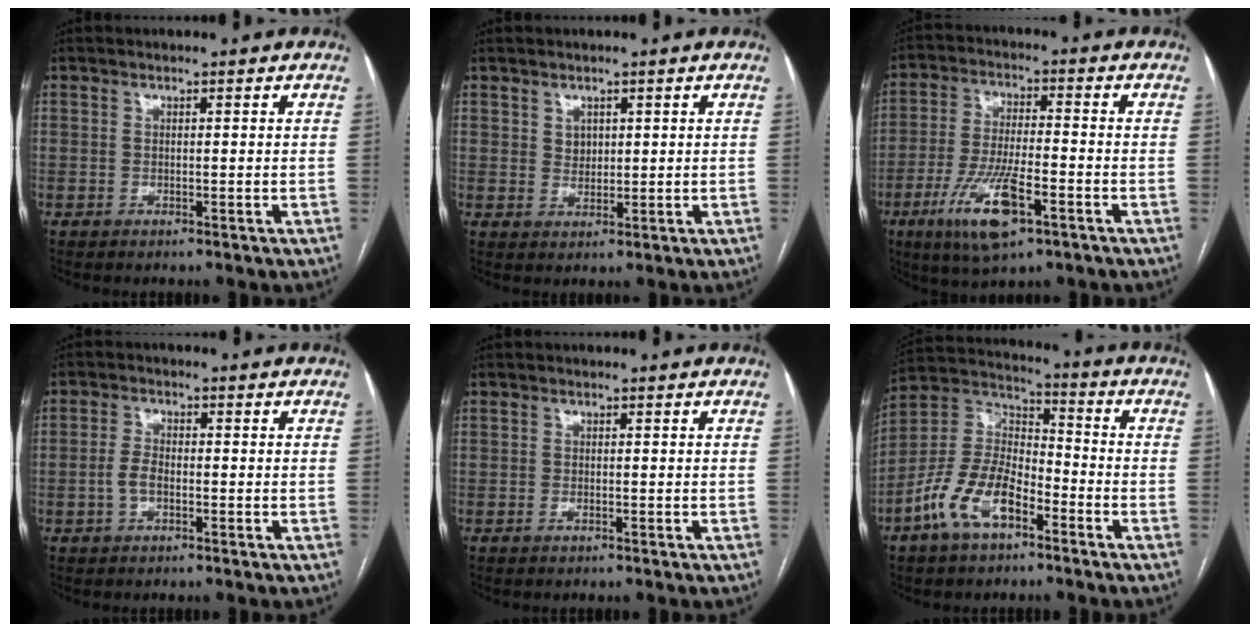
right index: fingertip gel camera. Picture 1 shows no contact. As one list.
[{"total": 2.1, "force": [1.0, 1.6, 1.0], "torque": [-0.017, -0.003, 0.021]}, {"total": 11.8, "force": [-5.7, 2.8, 10.0], "torque": [-0.203, -0.016, -0.096]}, {"total": 3.0, "force": [-0.8, 1.5, 2.5], "torque": [-0.055, 0.006, -0.017]}, {"total": 0.8, "force": [-0.4, 0.3, 0.6], "torque": [-0.013, -0.001, -0.004]}, {"total": 12.6, "force": [-6.7, 5.8, 9.0], "torque": [-0.194, 0.015, -0.127]}]